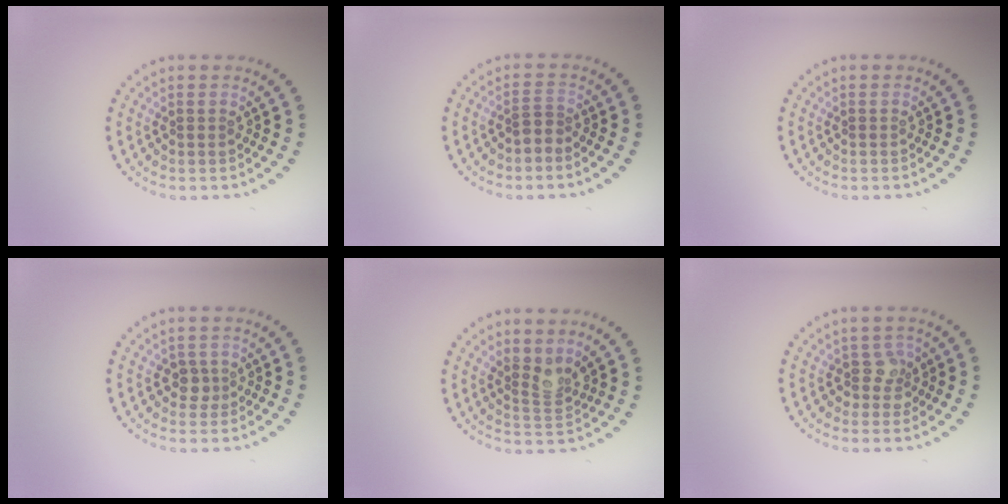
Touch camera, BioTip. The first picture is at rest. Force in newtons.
{"total": 1.2, "press": 0.8, "slide": 0.9}
{"total": 0.0}
{"total": 1.5, "press": 1.2, "slide": 0.8}
{"total": 2.1, "press": 1.7, "slide": 1.3}
{"total": 1.9, "press": 1.5, "slide": 1.2}